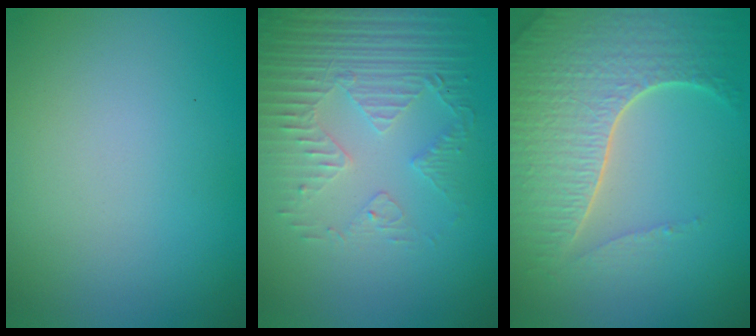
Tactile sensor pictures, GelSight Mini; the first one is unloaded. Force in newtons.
{"total": 5.1, "press": 3.5, "slide": 3.8}
{"total": 7.4, "press": 5.3, "slide": 5.2}